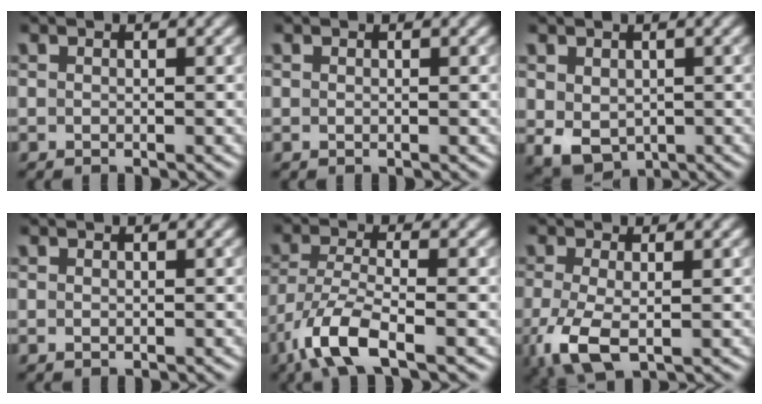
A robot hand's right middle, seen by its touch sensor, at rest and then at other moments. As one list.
[{"total": 0.0}, {"total": 3.3, "force": [0.2, 2.6, 2.0], "torque": [-0.045, -0.011, 0.011]}, {"total": 0.0}, {"total": 6.3, "force": [-3.8, 1.9, 4.7], "torque": [-0.100, -0.006, -0.083]}, {"total": 4.9, "force": [-1.5, 2.3, 4.1], "torque": [-0.103, -0.012, -0.026]}]